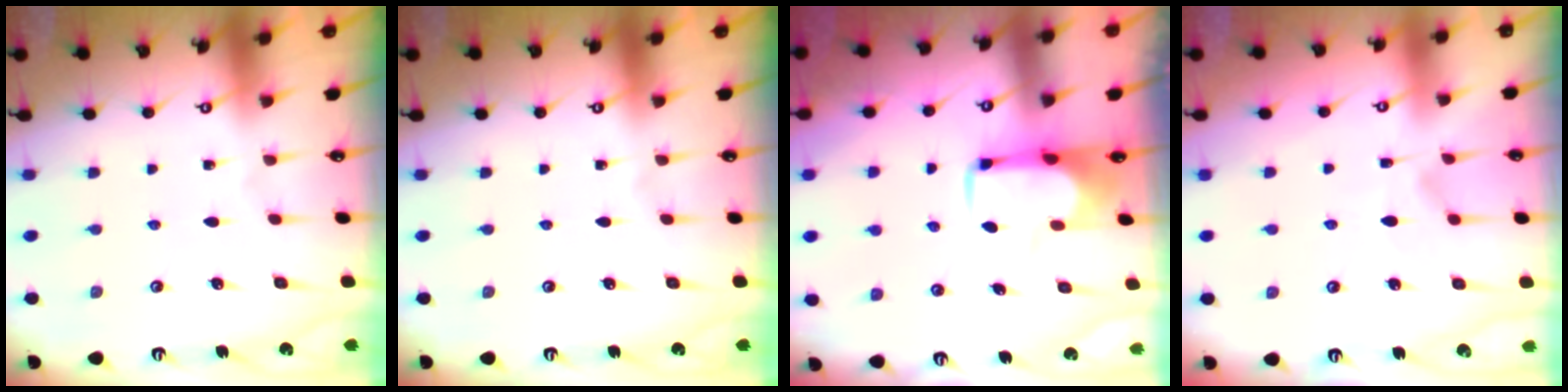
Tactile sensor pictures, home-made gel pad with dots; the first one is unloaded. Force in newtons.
{"total": 0.0}
{"total": 1.8, "press": 1.7, "slide": 0.5}
{"total": 1.7, "press": 1.3, "slide": 1.1}